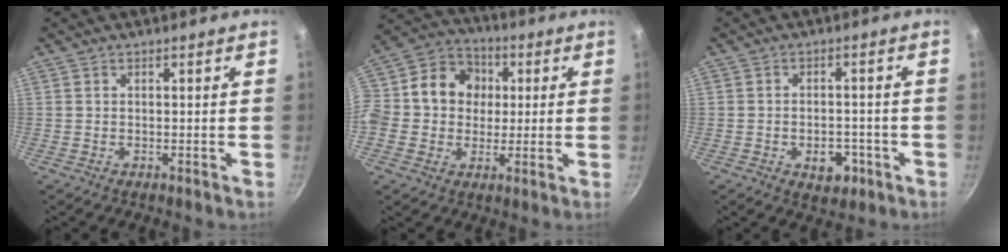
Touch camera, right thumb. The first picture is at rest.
{"total": 16.4, "force": [1.5, 14.3, 7.9], "torque": [-0.126, 0.034, 0.008]}
{"total": 5.7, "force": [-2.4, 3.6, 3.8], "torque": [-0.035, 0.013, -0.030]}